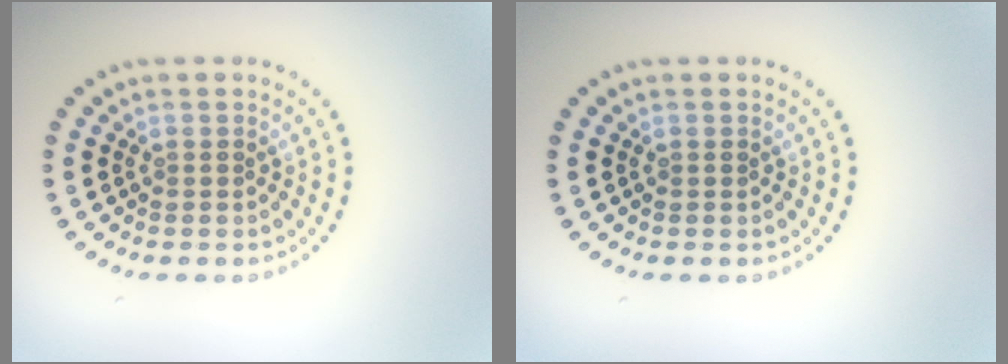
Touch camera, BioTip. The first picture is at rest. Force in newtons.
{"total": 0.0}